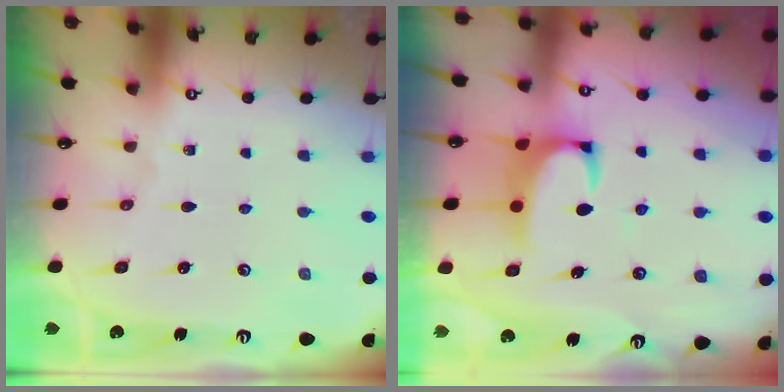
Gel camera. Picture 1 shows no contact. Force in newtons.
{"total": 2.2, "press": 2.0, "slide": 0.9}